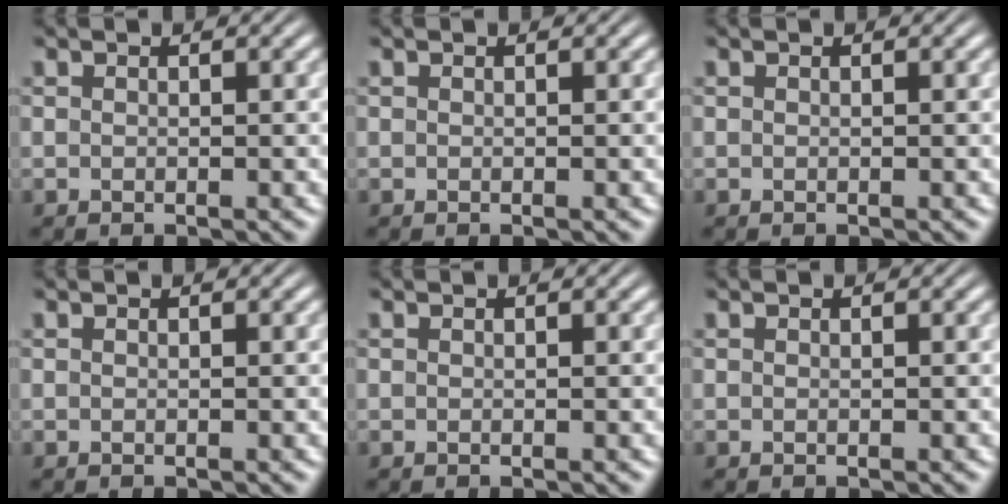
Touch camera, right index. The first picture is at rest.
{"total": 0.0}
{"total": 0.0}
{"total": 0.0}
{"total": 0.0}
{"total": 0.0}